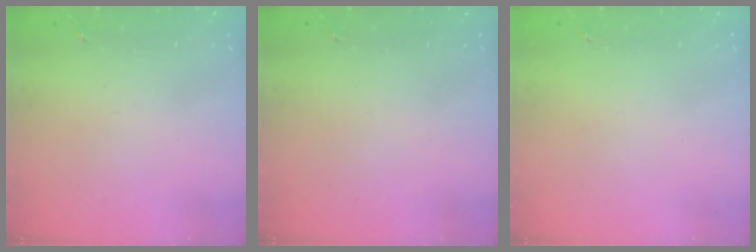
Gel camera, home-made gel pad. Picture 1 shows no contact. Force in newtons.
{"total": 0.0}
{"total": 0.0}